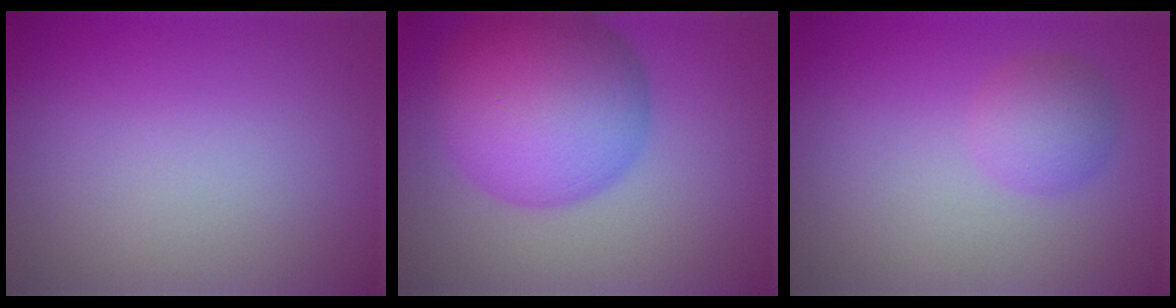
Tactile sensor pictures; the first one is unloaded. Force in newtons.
{"total": 10.8, "press": 10.8, "slide": 0.3}
{"total": 2.6, "press": 2.6, "slide": 0.1}